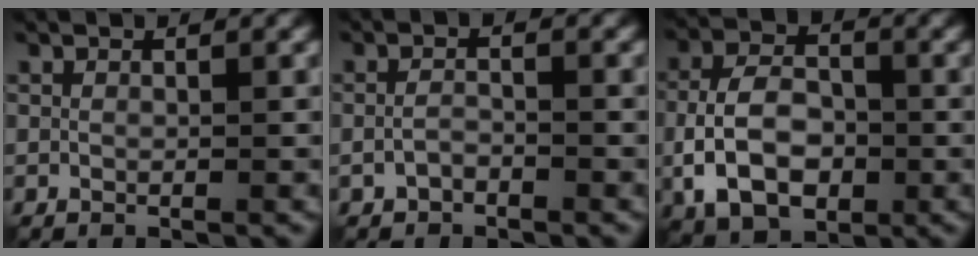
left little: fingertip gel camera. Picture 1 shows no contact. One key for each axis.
{"total": 1.5, "fx": -1.0, "fy": 0.6, "fz": 0.8, "tx": -0.021, "ty": 0.000, "tz": -0.024}
{"total": 7.3, "fx": -2.2, "fy": 4.6, "fz": 5.1, "tx": -0.098, "ty": 0.003, "tz": -0.048}